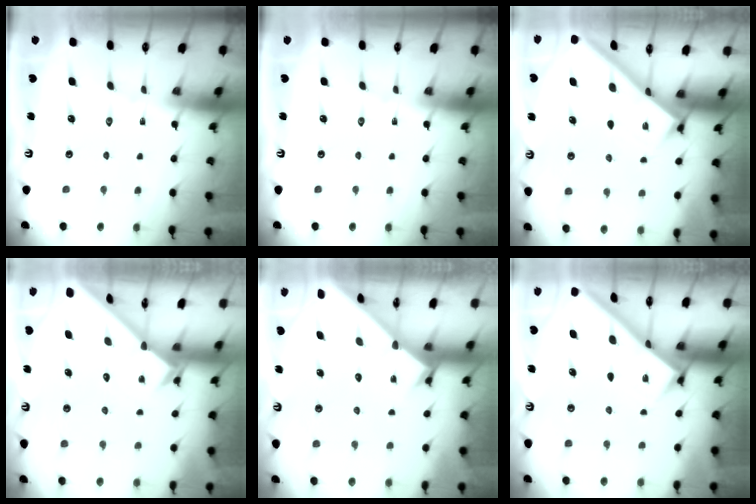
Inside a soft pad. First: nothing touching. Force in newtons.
{"total": 0.0}
{"total": 3.7, "press": 3.7, "slide": 0.5}
{"total": 2.6, "press": 2.6, "slide": 0.2}
{"total": 2.2, "press": 2.2, "slide": 0.1}
{"total": 3.0, "press": 3.0, "slide": 0.2}